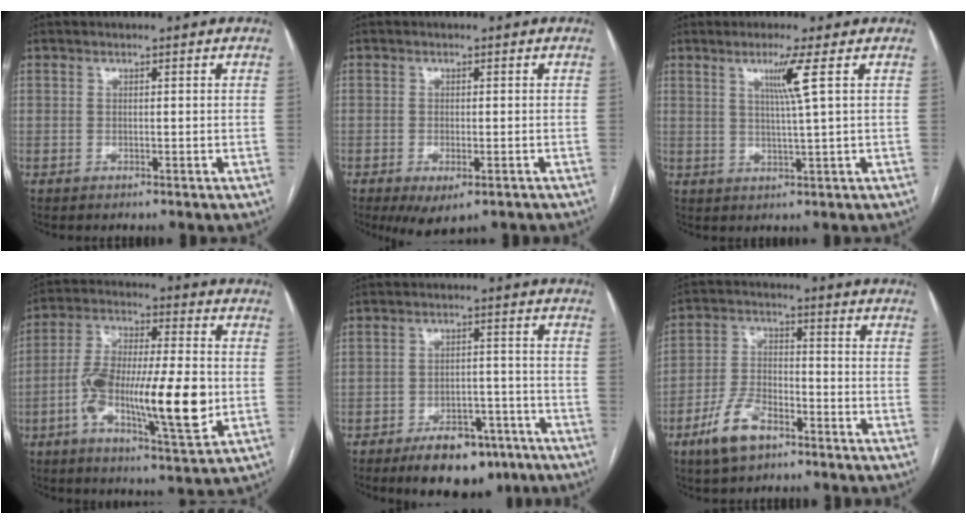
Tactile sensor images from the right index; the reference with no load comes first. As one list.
[{"total": 5.5, "force": [-3.4, 2.0, 3.9], "torque": [-0.056, -0.011, -0.047]}, {"total": 4.6, "force": [1.8, -1.4, 4.0], "torque": [-0.077, -0.008, 0.035]}, {"total": 17.3, "force": [-3.1, 3.6, 16.7], "torque": [-0.300, 0.001, -0.051]}, {"total": 10.6, "force": [-7.4, 5.1, 5.6], "torque": [-0.072, 0.009, -0.108]}, {"total": 8.9, "force": [-5.4, 4.1, 5.8], "torque": [-0.130, 0.005, -0.100]}]